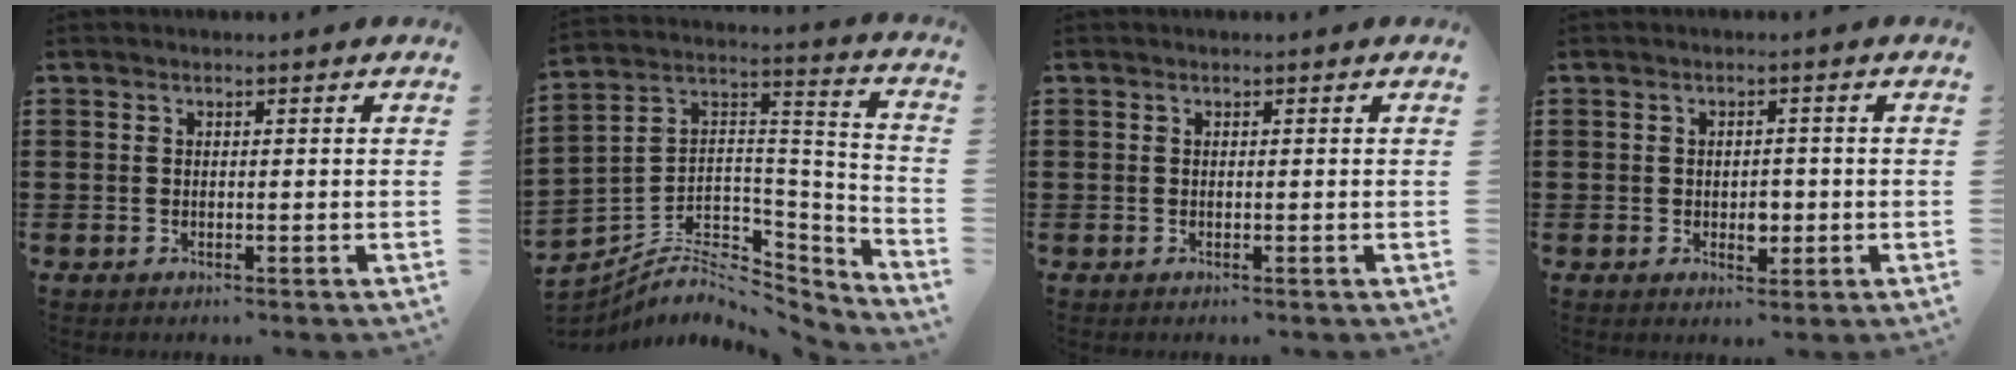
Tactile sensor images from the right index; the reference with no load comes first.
{"total": 6.4, "force": [-4.4, 4.1, 2.2], "torque": [-0.059, -0.011, -0.084]}
{"total": 0.0}
{"total": 2.7, "force": [-0.5, 1.6, 2.1], "torque": [-0.032, -0.004, -0.011]}